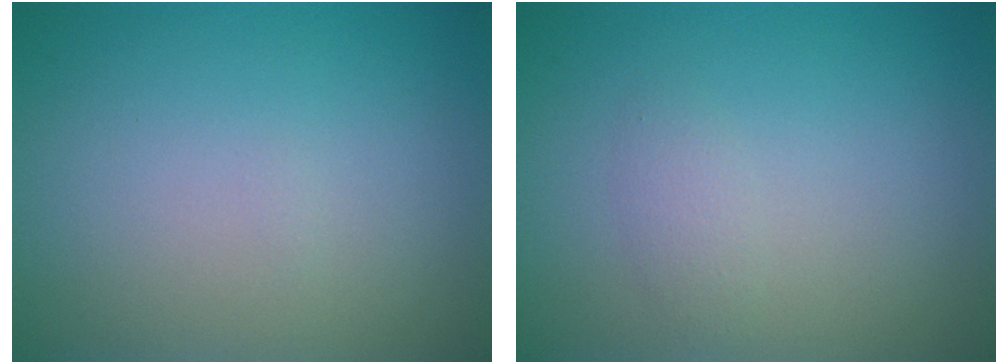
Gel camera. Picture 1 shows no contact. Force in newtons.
{"total": 1.1, "press": 1.1, "slide": 0.0}